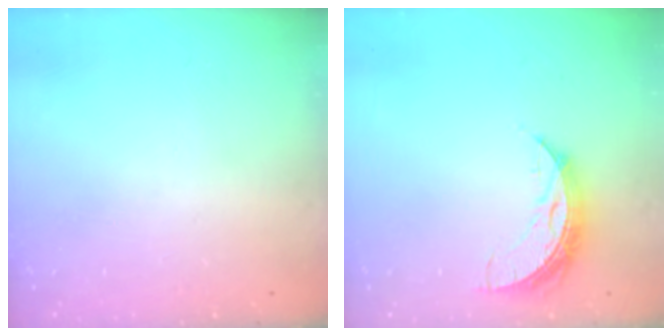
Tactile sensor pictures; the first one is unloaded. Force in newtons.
{"total": 8.1, "press": 8.0, "slide": 0.6}